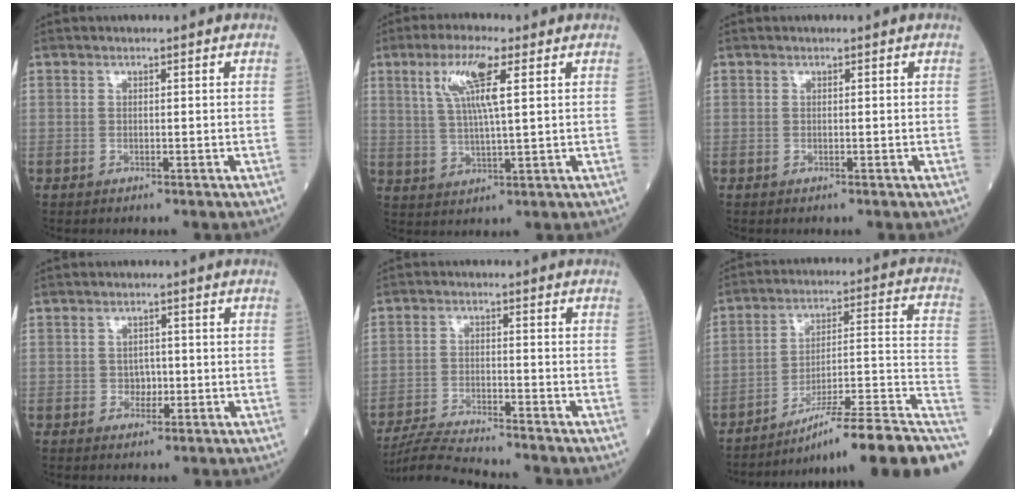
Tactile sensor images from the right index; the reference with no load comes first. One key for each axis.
{"total": 8.3, "fx": 3.3, "fy": 0.7, "fz": 7.6, "tx": -0.153, "ty": 0.008, "tz": 0.062}
{"total": 0.0}
{"total": 1.8, "fx": -0.4, "fy": 1.5, "fz": 1.0, "tx": -0.007, "ty": 0.005, "tz": -0.005}
{"total": 7.5, "fx": -7.2, "fy": -1.0, "fz": 1.9, "tx": -0.032, "ty": -0.019, "tz": -0.129}
{"total": 19.9, "fx": -14.0, "fy": 0.2, "fz": 14.2, "tx": -0.136, "ty": 0.029, "tz": -0.218}